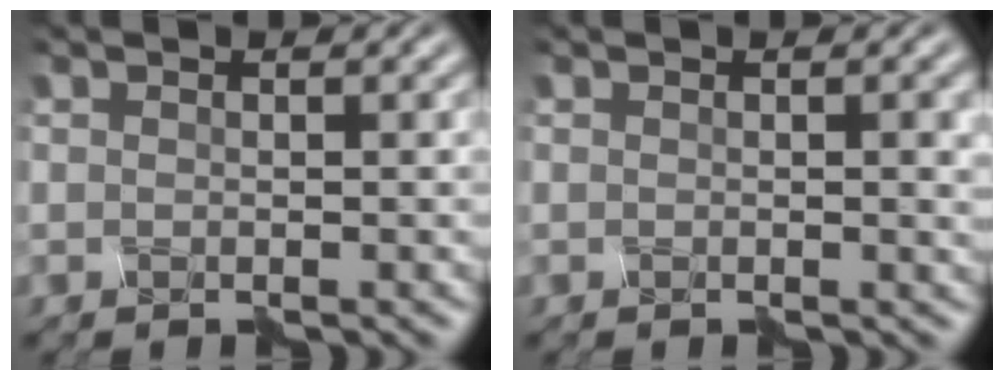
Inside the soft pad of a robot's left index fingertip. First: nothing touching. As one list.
[{"total": 1.5, "force": [0.1, 0.2, 1.5], "torque": [-0.018, 0.001, 0.000]}]